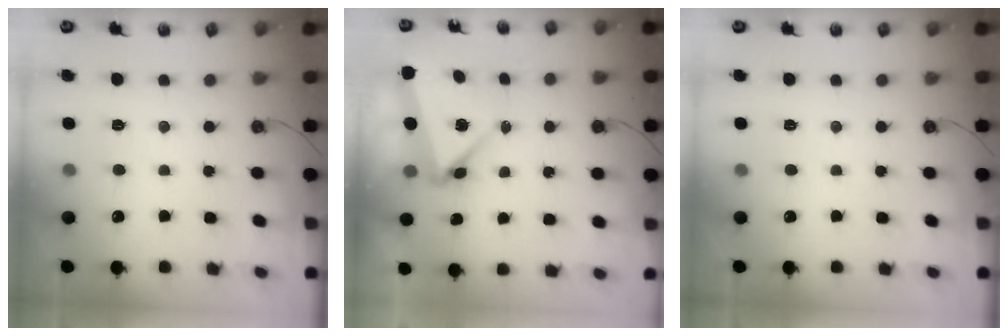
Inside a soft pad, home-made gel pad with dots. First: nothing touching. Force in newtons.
{"total": 5.7, "press": 5.2, "slide": 2.4}
{"total": 0.0}